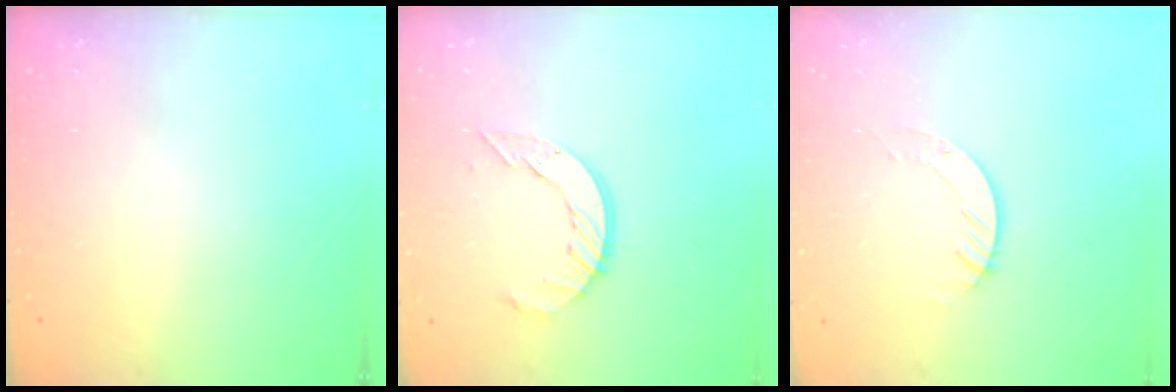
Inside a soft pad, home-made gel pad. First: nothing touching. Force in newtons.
{"total": 9.3, "press": 9.3, "slide": 0.9}
{"total": 3.8, "press": 3.8, "slide": 0.4}